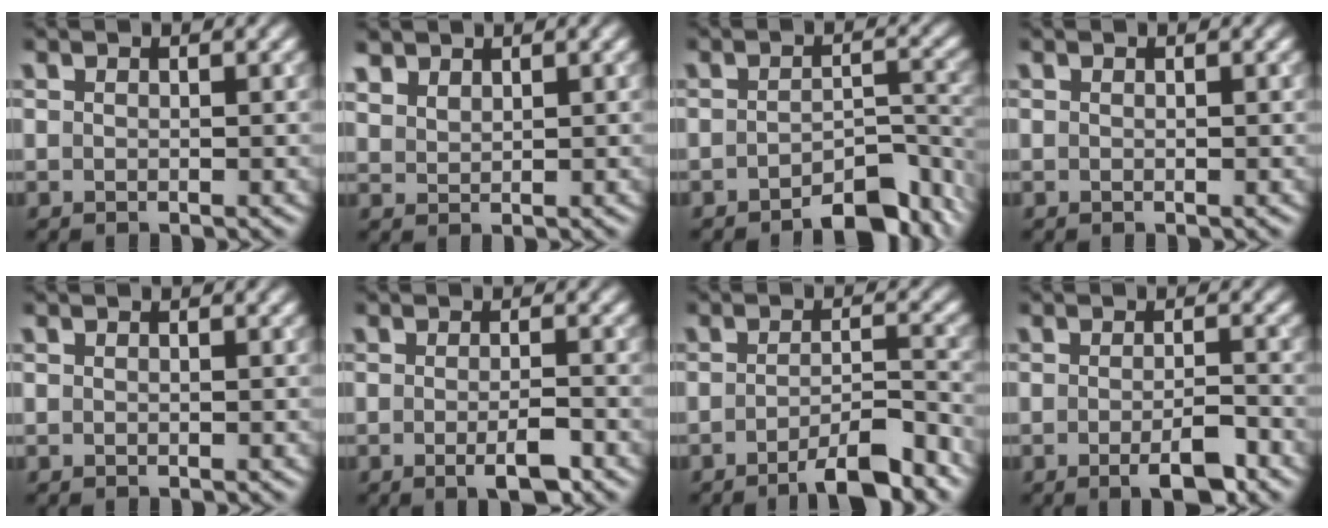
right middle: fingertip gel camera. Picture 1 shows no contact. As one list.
[{"total": 1.8, "force": [1.7, 0.7, 0.4], "torque": [-0.012, 0.006, 0.039]}, {"total": 5.4, "force": [-4.2, 1.8, 2.9], "torque": [-0.033, 0.006, -0.061]}, {"total": 0.0}, {"total": 0.0}, {"total": 2.7, "force": [-1.1, 0.6, 2.4], "torque": [-0.040, -0.008, -0.018]}, {"total": 5.1, "force": [-3.4, 1.0, 3.7], "torque": [-0.051, 0.005, -0.055]}, {"total": 3.2, "force": [-1.6, 0.7, 2.7], "torque": [-0.046, -0.005, -0.027]}]